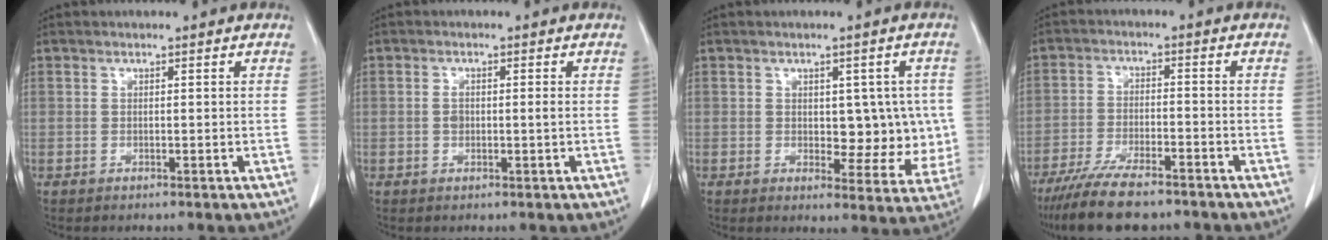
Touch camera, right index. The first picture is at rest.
{"total": 2.0, "force": [-0.1, 0.8, 1.8], "torque": [-0.039, 0.002, 0.002]}
{"total": 7.3, "force": [0.5, 4.2, 6.0], "torque": [-0.046, 0.007, 0.015]}
{"total": 11.3, "force": [-9.2, 2.3, 6.1], "torque": [-0.102, -0.024, -0.150]}